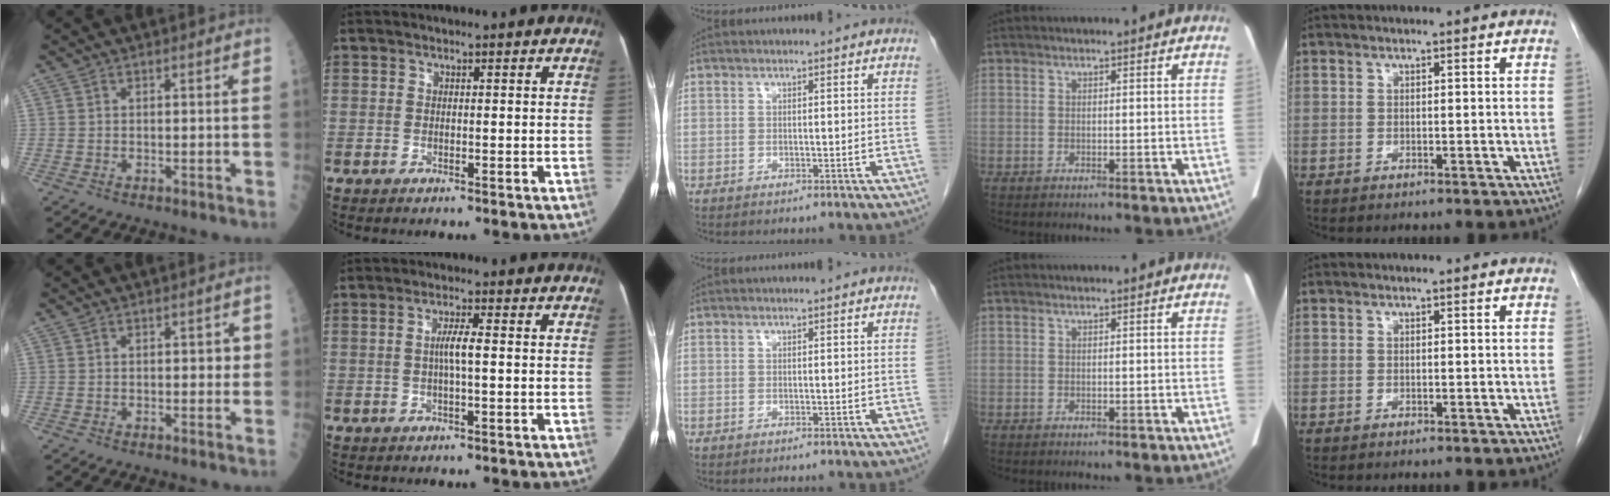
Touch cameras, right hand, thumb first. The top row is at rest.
{"thumb": {"total": 1.6, "force": [0.2, 1.0, 1.3], "torque": [0.001, 0.002, -0.001]}, "index": {"total": 3.5, "force": [-0.1, 0.4, 3.4], "torque": [-0.065, 0.007, -0.001]}}